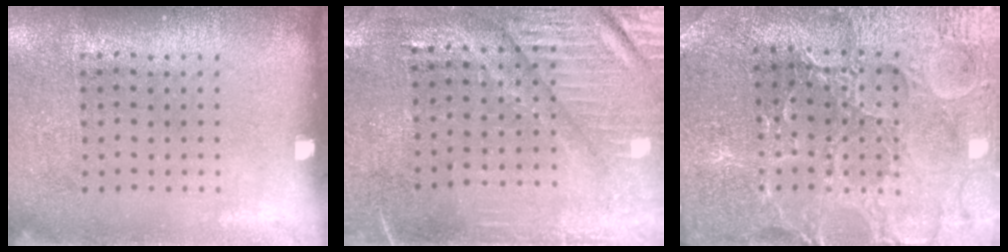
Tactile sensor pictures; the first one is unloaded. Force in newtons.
{"total": 3.3, "press": 2.9, "slide": 1.5}
{"total": 3.4, "press": 3.4, "slide": 0.6}